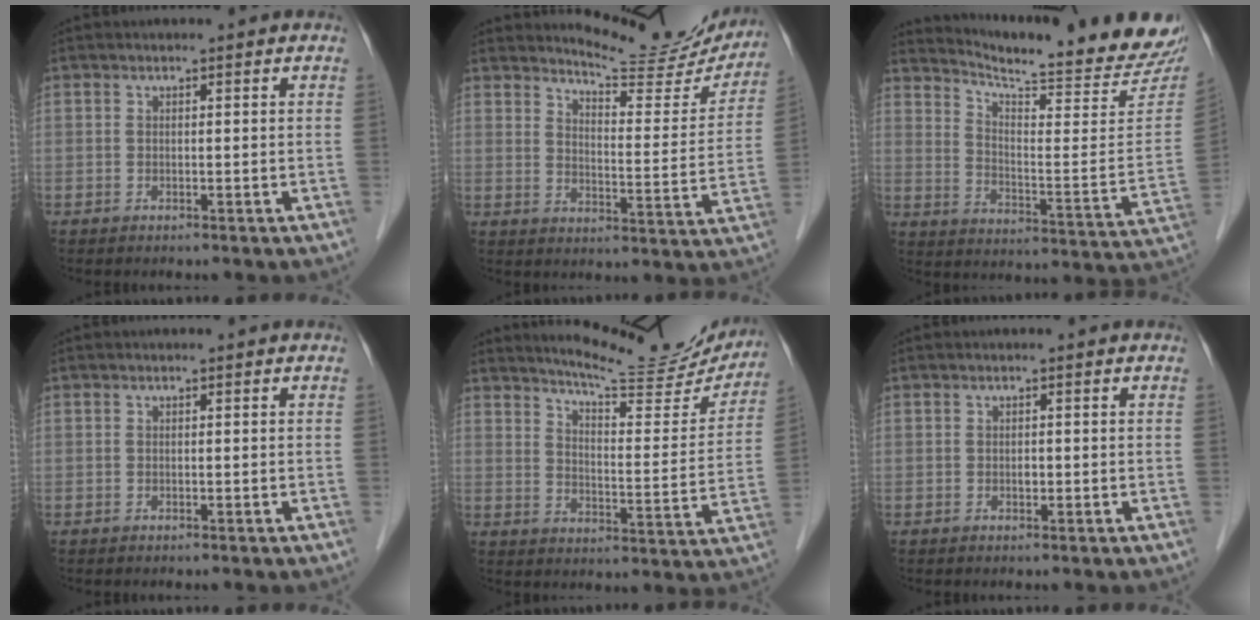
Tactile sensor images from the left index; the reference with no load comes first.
{"total": 14.6, "force": [14.1, 2.3, 3.2], "torque": [-0.039, -0.052, 0.170]}
{"total": 22.5, "force": [21.3, 0.3, 7.1], "torque": [-0.117, -0.100, 0.277]}
{"total": 0.0}
{"total": 17.5, "force": [16.4, 2.3, 5.6], "torque": [-0.078, -0.051, 0.207]}
{"total": 0.6, "force": [-0.1, 0.4, 0.4], "torque": [-0.007, 0.001, -0.004]}